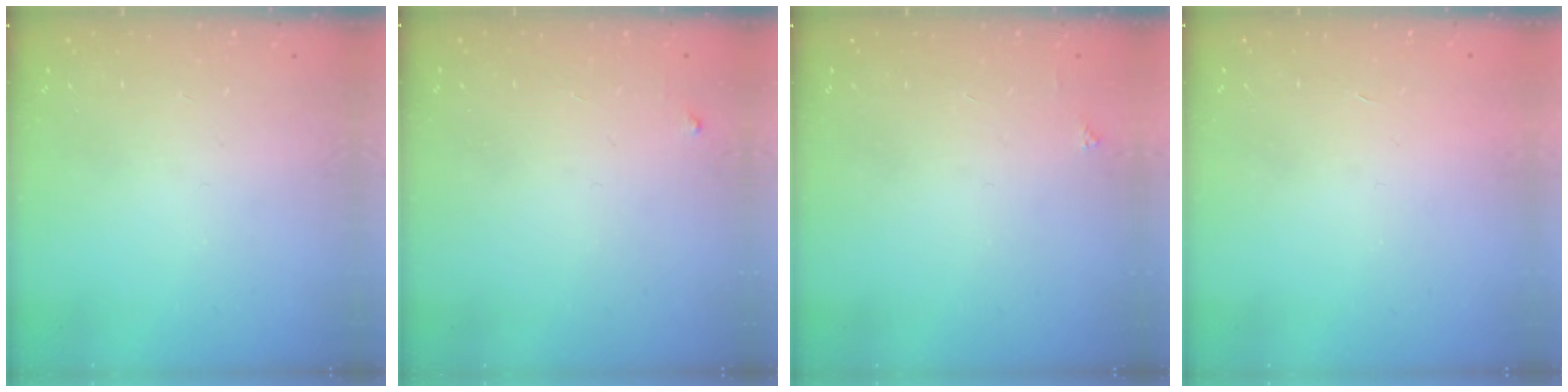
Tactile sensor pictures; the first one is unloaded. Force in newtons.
{"total": 3.5, "press": 3.4, "slide": 0.4}
{"total": 2.0, "press": 2.0, "slide": 0.3}
{"total": 1.8, "press": 1.8, "slide": 0.1}